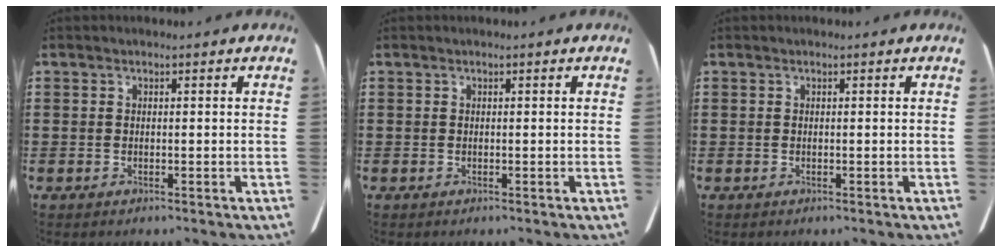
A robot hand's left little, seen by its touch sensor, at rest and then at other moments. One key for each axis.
{"total": 0.0}
{"total": 0.0}